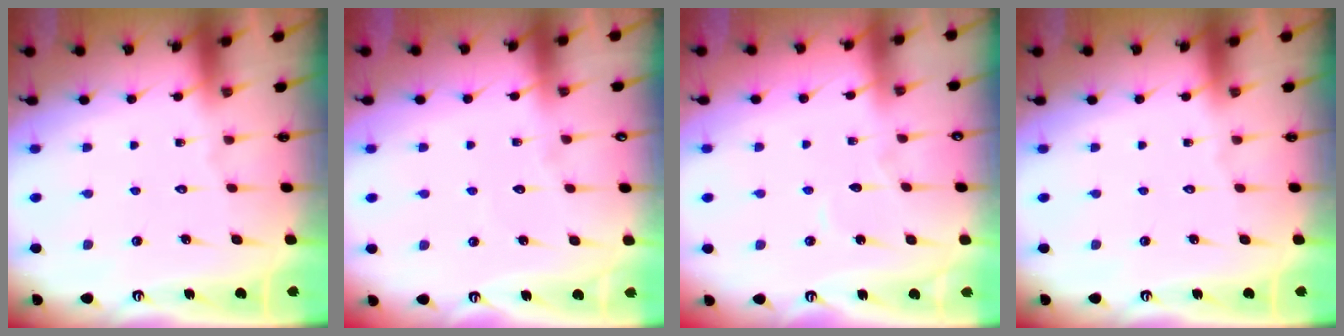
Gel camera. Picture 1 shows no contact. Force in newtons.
{"total": 2.3, "press": 2.3, "slide": 0.2}
{"total": 3.7, "press": 3.7, "slide": 0.0}
{"total": 0.0}